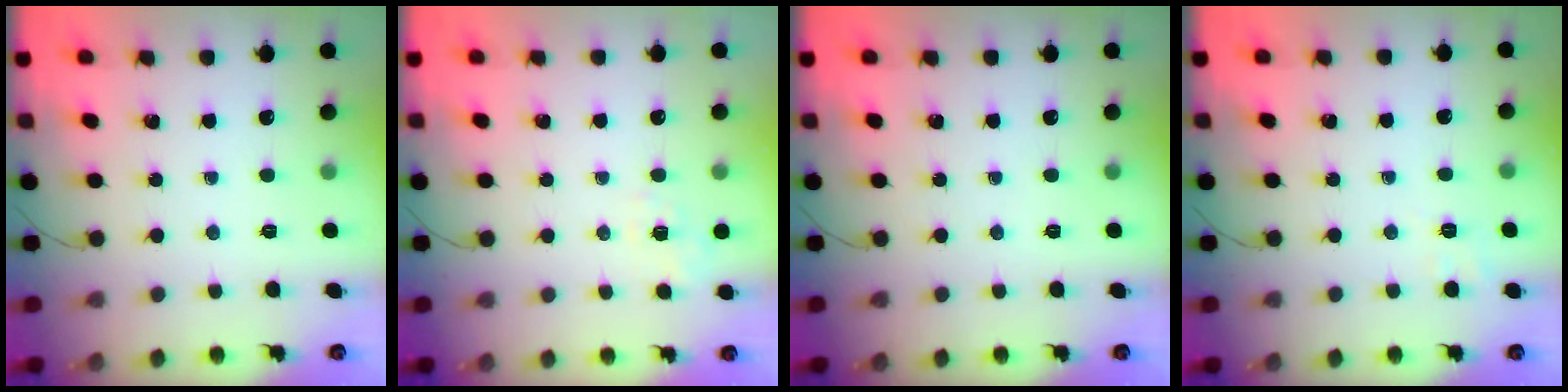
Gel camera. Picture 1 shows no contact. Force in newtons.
{"total": 2.5, "press": 1.8, "slide": 1.7}
{"total": 0.0}
{"total": 2.9, "press": 2.2, "slide": 1.9}